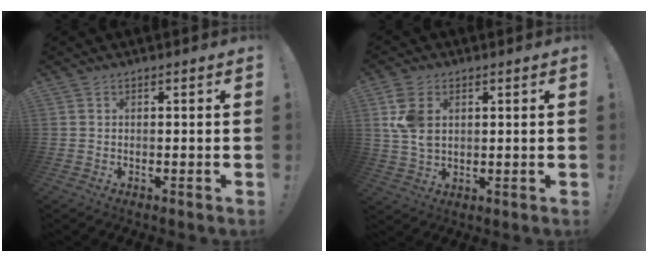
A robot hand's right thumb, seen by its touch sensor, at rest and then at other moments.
{"total": 8.4, "force": [2.9, 5.4, 5.8], "torque": [-0.116, -0.002, 0.057]}